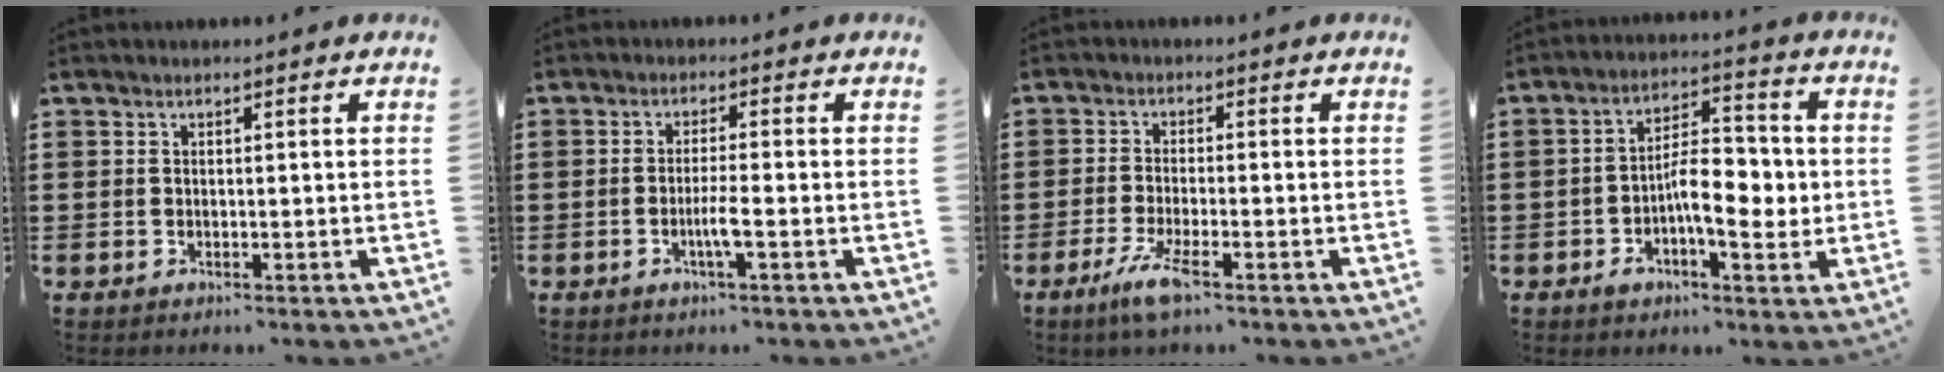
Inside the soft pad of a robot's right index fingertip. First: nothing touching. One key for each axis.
{"total": 3.4, "fx": -1.3, "fy": 0.0, "fz": 3.1, "tx": -0.061, "ty": -0.006, "tz": -0.026}
{"total": 4.6, "fx": -2.6, "fy": 0.3, "fz": 3.8, "tx": -0.090, "ty": -0.021, "tz": -0.048}
{"total": 8.0, "fx": -1.1, "fy": 3.9, "fz": 6.9, "tx": -0.091, "ty": 0.003, "tz": -0.026}